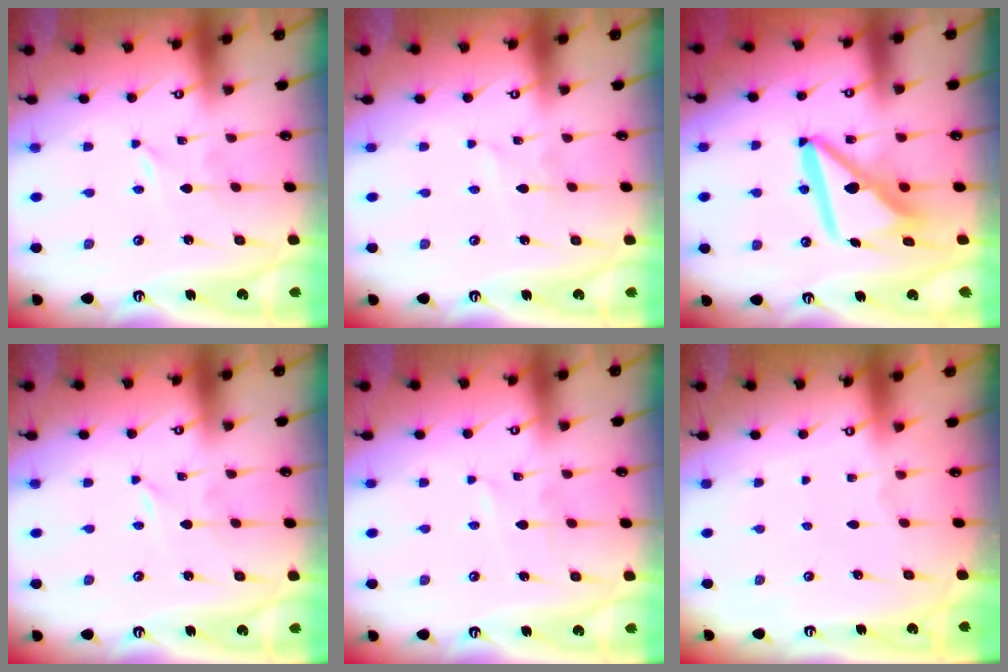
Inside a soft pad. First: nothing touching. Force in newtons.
{"total": 1.4, "press": 1.4, "slide": 0.1}
{"total": 13.2, "press": 13.2, "slide": 1.5}
{"total": 0.0}
{"total": 2.2, "press": 2.2, "slide": 0.3}
{"total": 0.0}